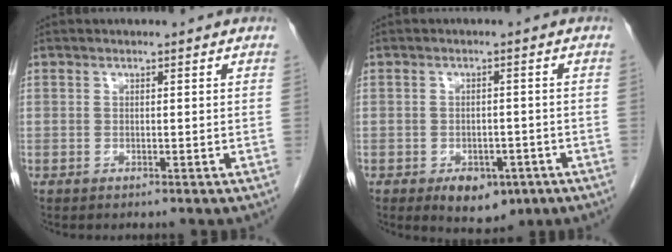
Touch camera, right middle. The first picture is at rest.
{"total": 6.2, "force": [-3.4, 3.6, 3.7], "torque": [-0.046, 0.001, -0.040]}